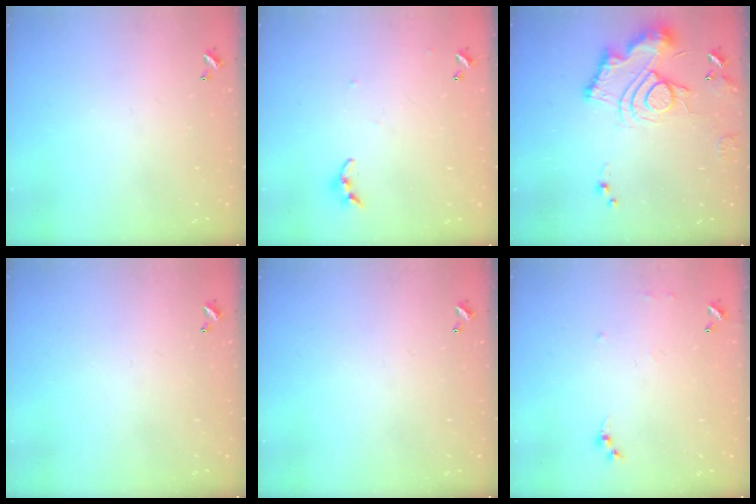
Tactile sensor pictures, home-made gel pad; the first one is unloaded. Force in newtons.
{"total": 4.2, "press": 4.1, "slide": 0.4}
{"total": 13.8, "press": 13.8, "slide": 1.3}
{"total": 0.0}
{"total": 0.0}
{"total": 6.4, "press": 6.4, "slide": 0.8}